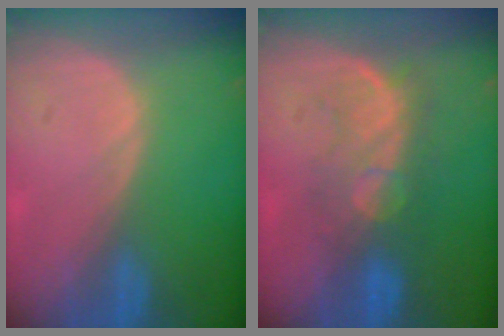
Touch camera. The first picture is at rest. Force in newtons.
{"total": 7.5, "press": 7.2, "slide": 2.1}